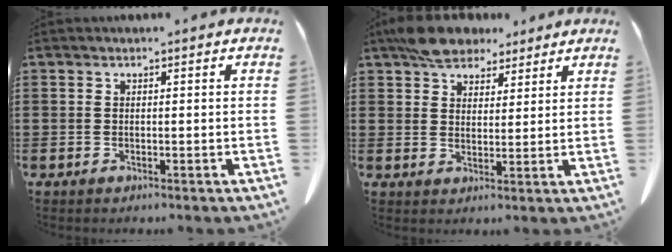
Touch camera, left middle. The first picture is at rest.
{"total": 6.8, "force": [5.6, 3.0, 2.3], "torque": [-0.056, -0.002, 0.107]}